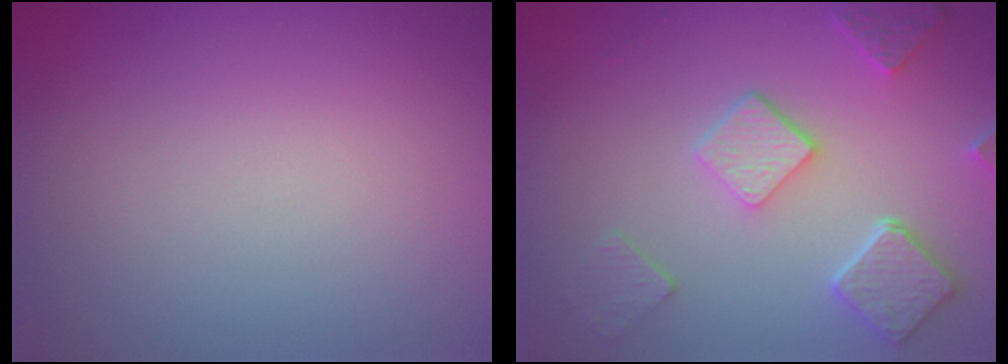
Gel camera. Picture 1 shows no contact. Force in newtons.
{"total": 5.1, "press": 4.0, "slide": 3.2}